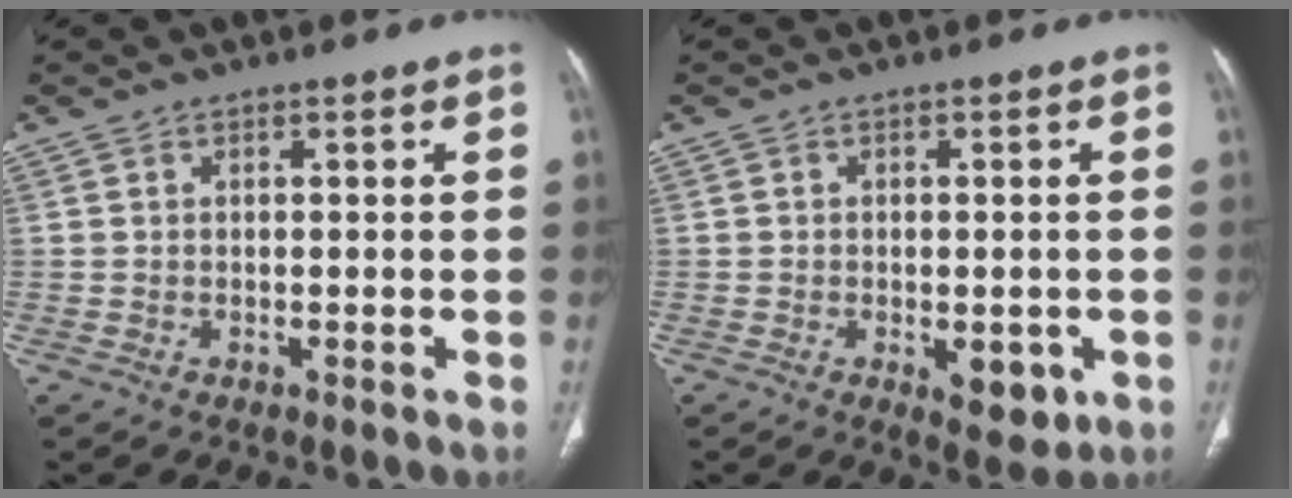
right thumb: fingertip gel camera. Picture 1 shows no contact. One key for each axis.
{"total": 5.6, "fx": -1.7, "fy": 2.8, "fz": 4.6, "tx": -0.047, "ty": -0.004, "tz": -0.014}